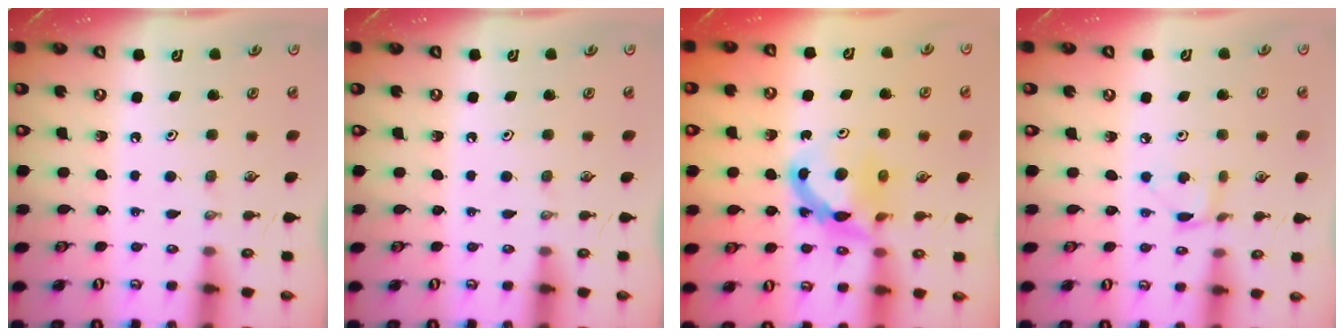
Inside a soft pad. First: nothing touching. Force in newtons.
{"total": 0.0}
{"total": 7.1, "press": 7.0, "slide": 0.7}
{"total": 2.7, "press": 2.7, "slide": 0.3}